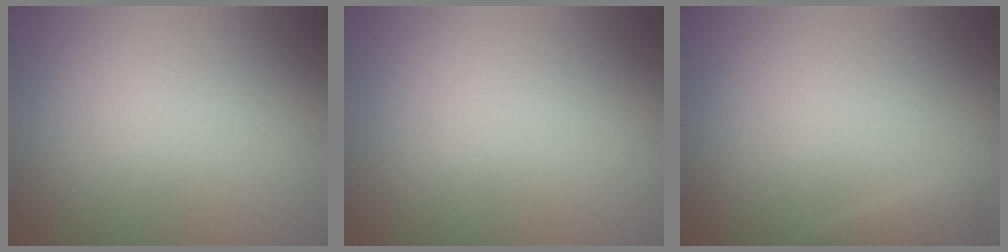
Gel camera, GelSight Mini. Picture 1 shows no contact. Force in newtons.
{"total": 0.0}
{"total": 0.9, "press": 0.9, "slide": 0.1}